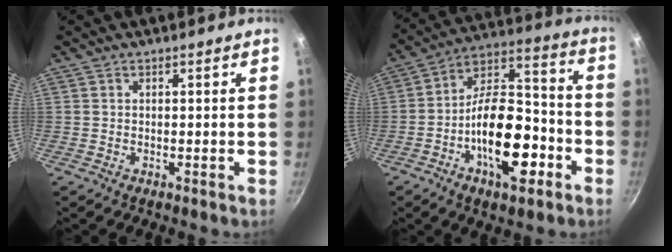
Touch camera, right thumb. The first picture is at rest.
{"total": 18.6, "force": [-7.0, 9.2, 14.6], "torque": [-0.205, 0.058, -0.121]}